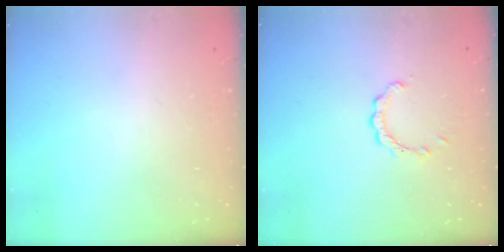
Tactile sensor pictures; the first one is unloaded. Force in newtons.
{"total": 2.6, "press": 2.6, "slide": 0.2}